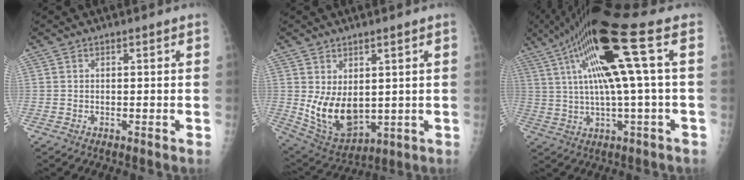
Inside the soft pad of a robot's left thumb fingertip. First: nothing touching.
{"total": 11.0, "force": [1.0, 6.6, 8.8], "torque": [-0.130, -0.026, 0.045]}
{"total": 16.3, "force": [4.3, 1.3, 15.7], "torque": [-0.306, 0.031, 0.073]}